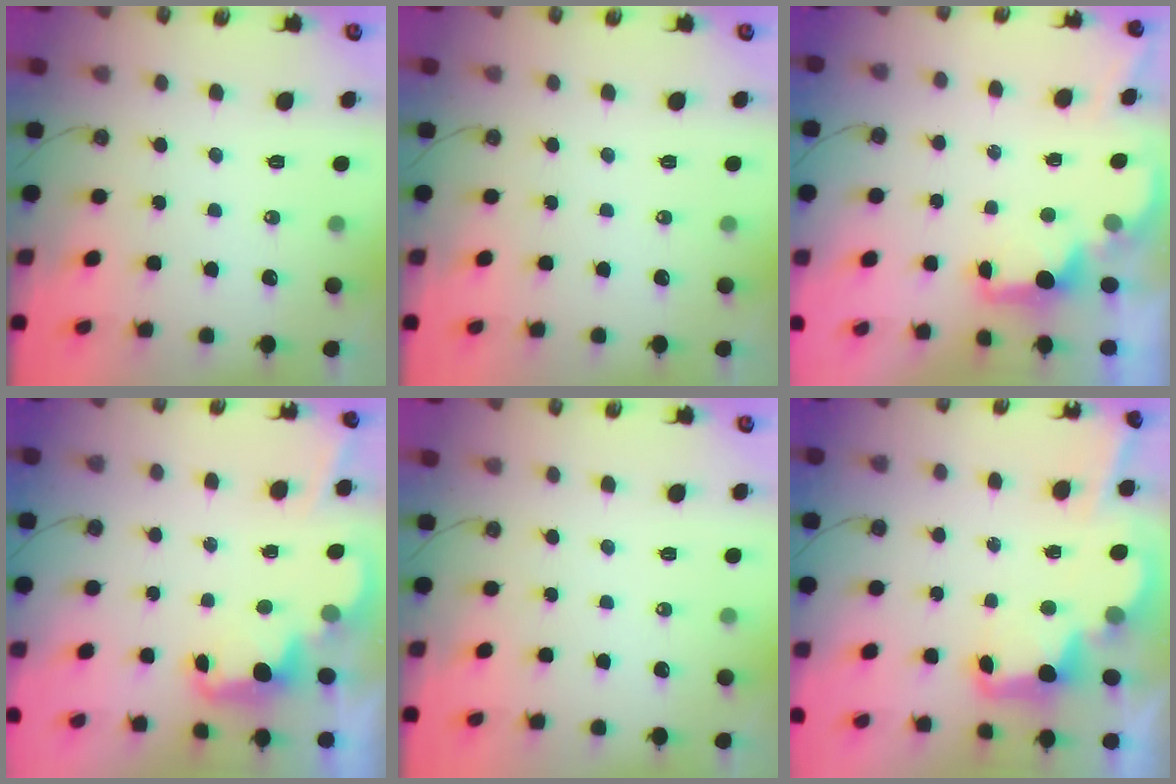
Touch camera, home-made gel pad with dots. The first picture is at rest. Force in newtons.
{"total": 0.0}
{"total": 2.0, "press": 1.8, "slide": 0.8}
{"total": 2.5, "press": 2.4, "slide": 0.5}
{"total": 0.0}
{"total": 4.8, "press": 4.7, "slide": 0.5}